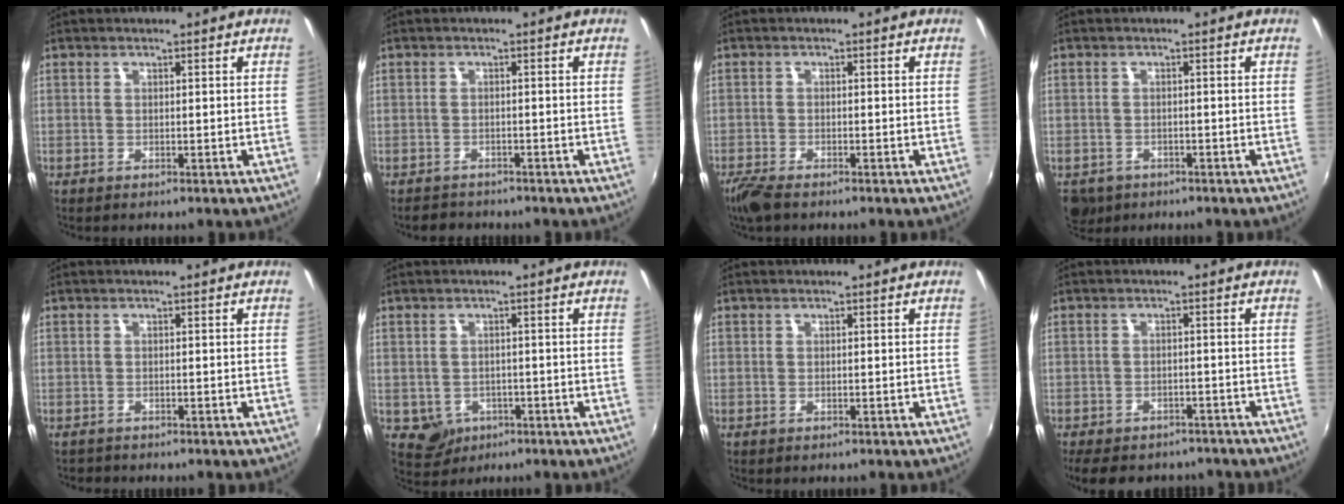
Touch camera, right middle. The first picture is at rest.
{"total": 3.5, "force": [-3.1, 1.5, 0.3], "torque": [-0.018, -0.002, -0.052]}
{"total": 4.4, "force": [-3.5, 1.2, 2.4], "torque": [-0.063, -0.017, -0.069]}
{"total": 5.3, "force": [-2.9, 3.9, 2.1], "torque": [-0.053, -0.013, -0.043]}
{"total": 1.3, "force": [-1.3, 0.4, 0.0], "torque": [-0.004, -0.004, -0.021]}
{"total": 4.5, "force": [-1.7, 3.9, 1.2], "torque": [-0.033, 0.000, -0.015]}
{"total": 0.0}
{"total": 12.3, "force": [-10.0, 5.4, 4.8], "torque": [-0.111, -0.016, -0.140]}